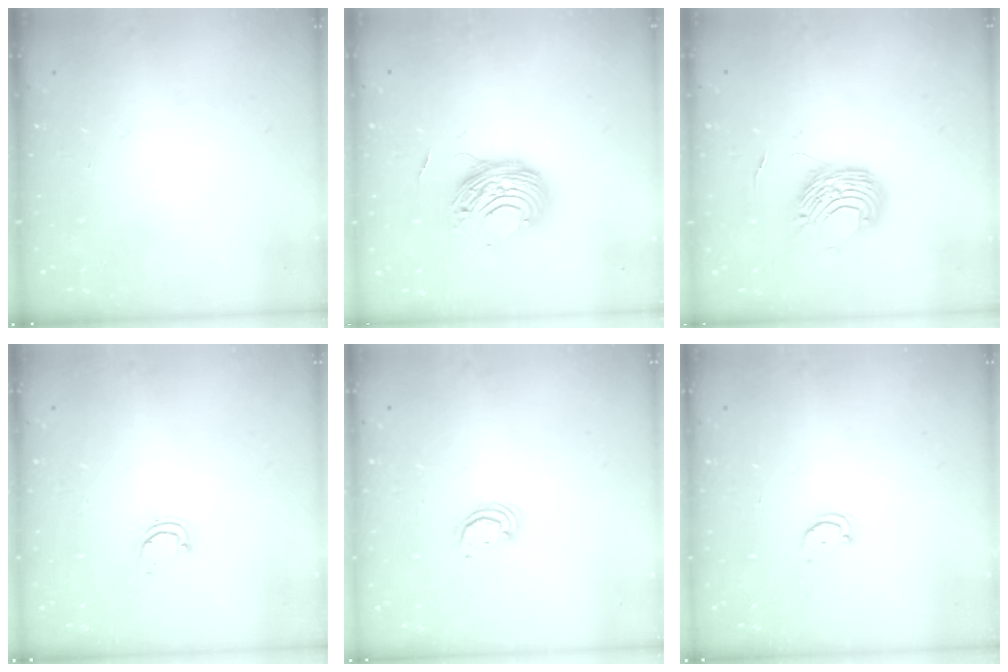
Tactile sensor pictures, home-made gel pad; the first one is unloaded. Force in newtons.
{"total": 10.0, "press": 10.0, "slide": 0.8}
{"total": 8.7, "press": 8.7, "slide": 0.4}
{"total": 3.9, "press": 3.9, "slide": 0.4}
{"total": 2.4, "press": 2.4, "slide": 0.3}
{"total": 2.5, "press": 2.4, "slide": 0.4}